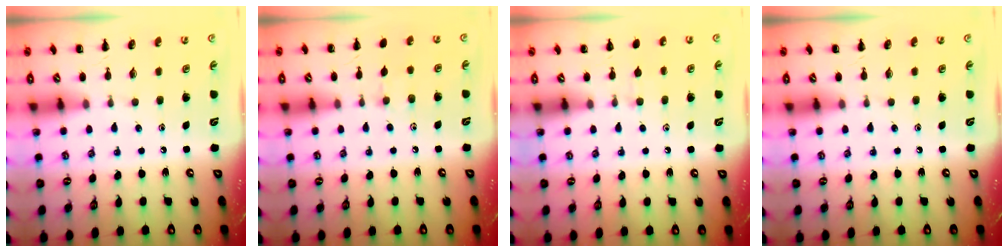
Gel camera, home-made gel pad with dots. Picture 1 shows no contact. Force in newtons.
{"total": 5.2, "press": 4.9, "slide": 1.6}
{"total": 4.5, "press": 4.2, "slide": 1.7}
{"total": 0.0}